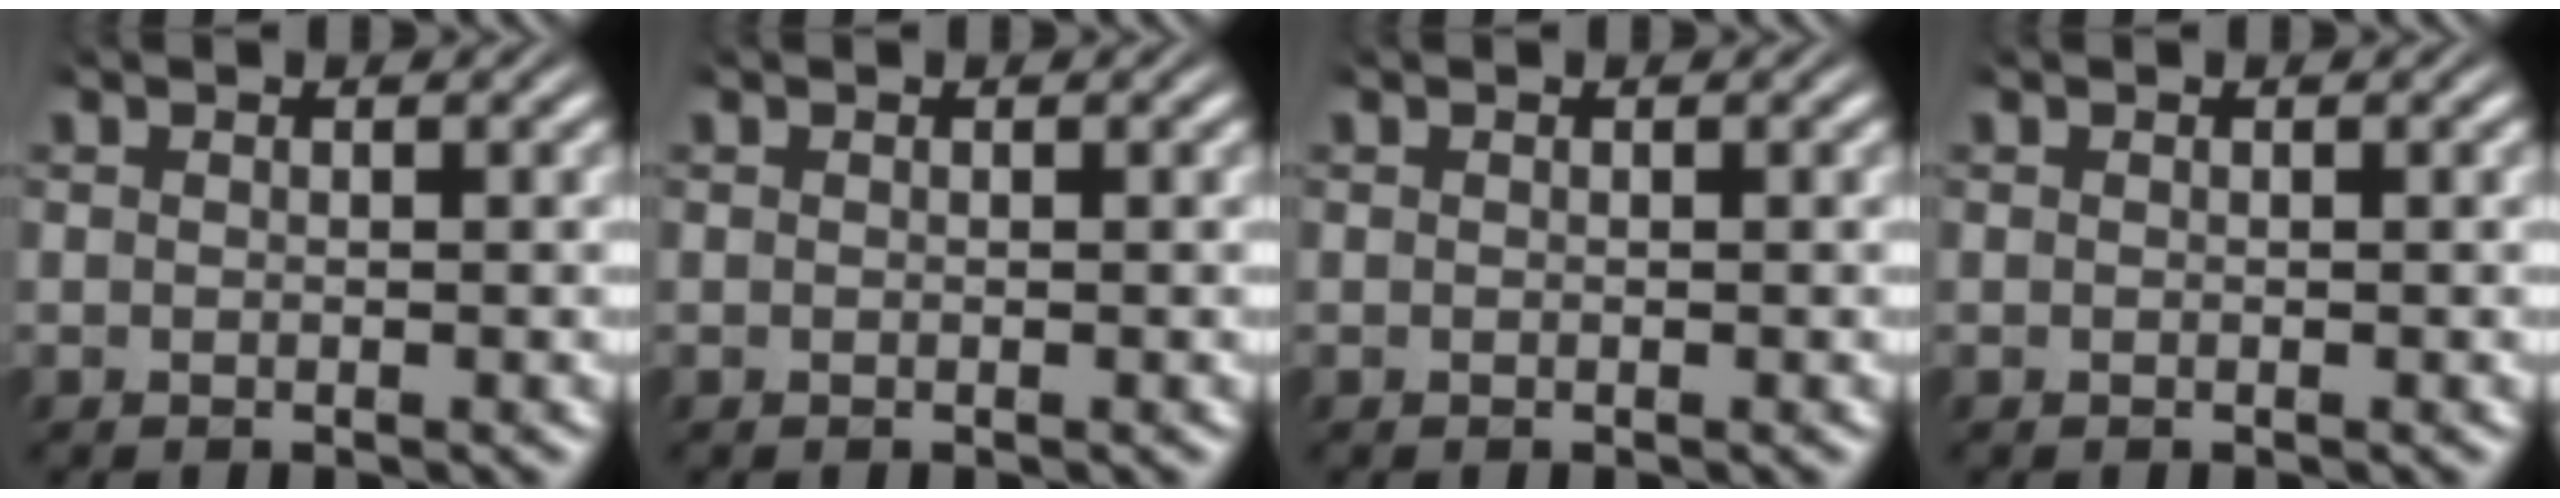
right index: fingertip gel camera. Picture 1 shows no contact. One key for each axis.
{"total": 0.0}
{"total": 0.0}
{"total": 0.0}